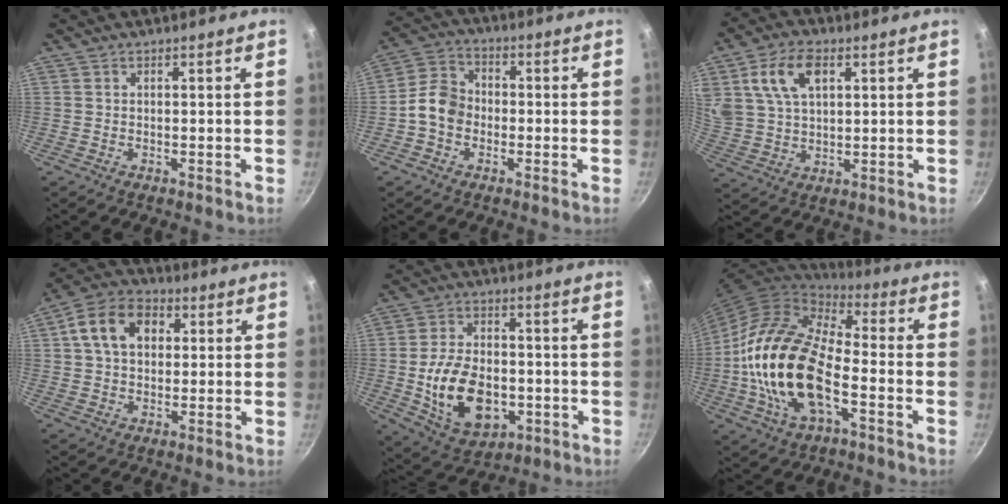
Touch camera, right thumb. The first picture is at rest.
{"total": 7.6, "force": [-1.7, 6.1, 4.3], "torque": [-0.055, 0.026, -0.050]}
{"total": 11.5, "force": [4.5, 7.0, 8.1], "torque": [-0.142, -0.006, 0.086]}
{"total": 11.5, "force": [2.8, 8.3, 7.4], "torque": [-0.107, 0.019, 0.031]}
{"total": 16.4, "force": [-3.1, 10.8, 12.0], "torque": [-0.192, 0.011, -0.037]}
{"total": 22.1, "force": [-5.3, 12.0, 17.9], "torque": [-0.330, 0.036, -0.112]}